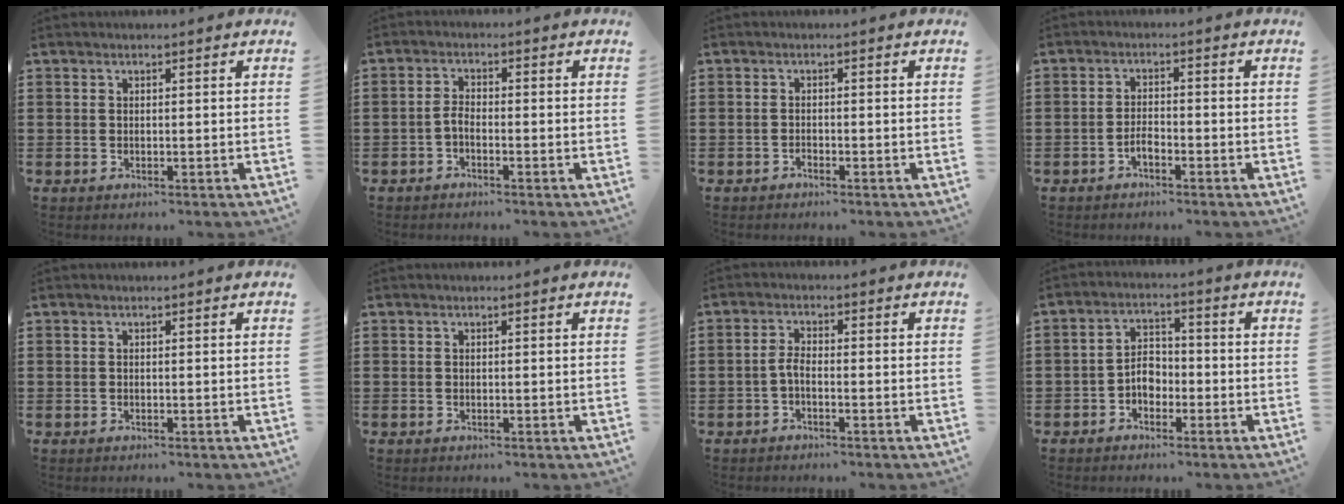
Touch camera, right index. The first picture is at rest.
{"total": 1.9, "force": [-1.2, 0.6, 1.4], "torque": [-0.034, 0.000, -0.025]}
{"total": 0.8, "force": [-0.7, 0.2, 0.3], "torque": [-0.009, -0.002, -0.014]}
{"total": 2.0, "force": [-1.4, 0.6, 1.4], "torque": [-0.027, 0.003, -0.027]}
{"total": 0.0}
{"total": 0.0}
{"total": 2.2, "force": [-1.0, 0.7, 1.8], "torque": [-0.049, -0.003, -0.025]}
{"total": 3.8, "force": [-1.6, 2.6, 2.2], "torque": [-0.051, 0.005, -0.035]}